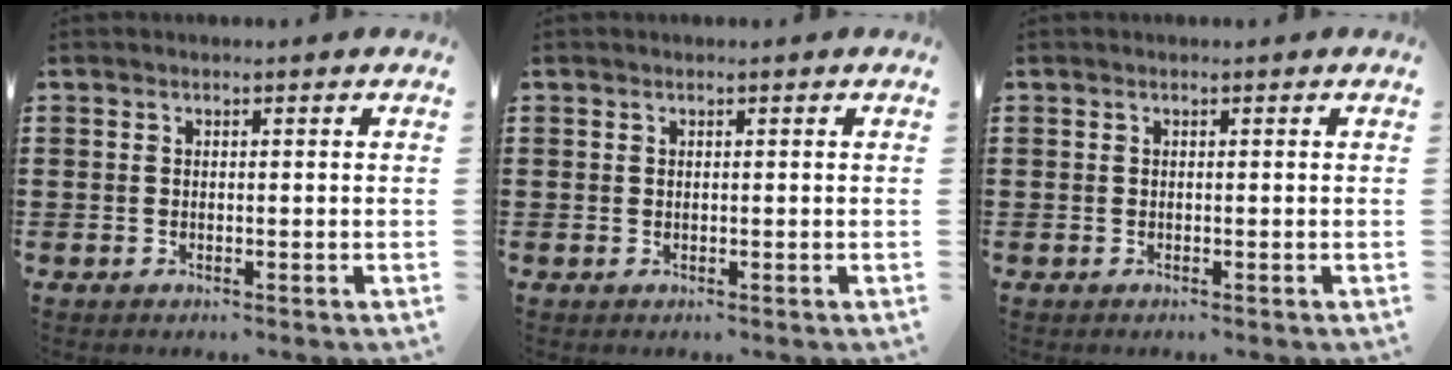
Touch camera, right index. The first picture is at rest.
{"total": 0.0}
{"total": 0.0}